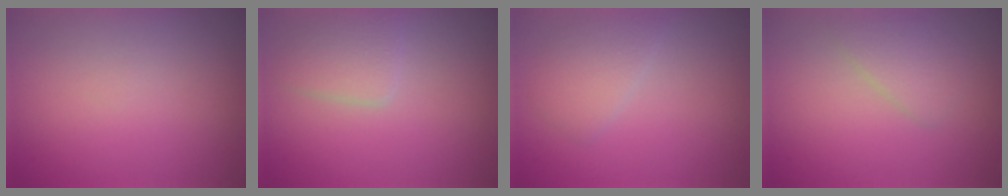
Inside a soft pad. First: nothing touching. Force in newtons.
{"total": 2.5, "press": 2.5, "slide": 0.1}
{"total": 2.2, "press": 2.2, "slide": 0.0}
{"total": 1.9, "press": 1.8, "slide": 0.1}